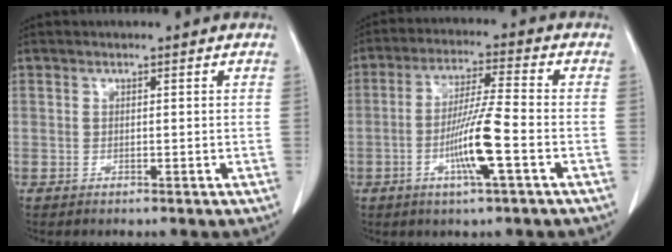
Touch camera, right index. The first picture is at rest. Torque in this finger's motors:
{"motor_torque": [1.55, 0.13, 0.64, 0.11]}